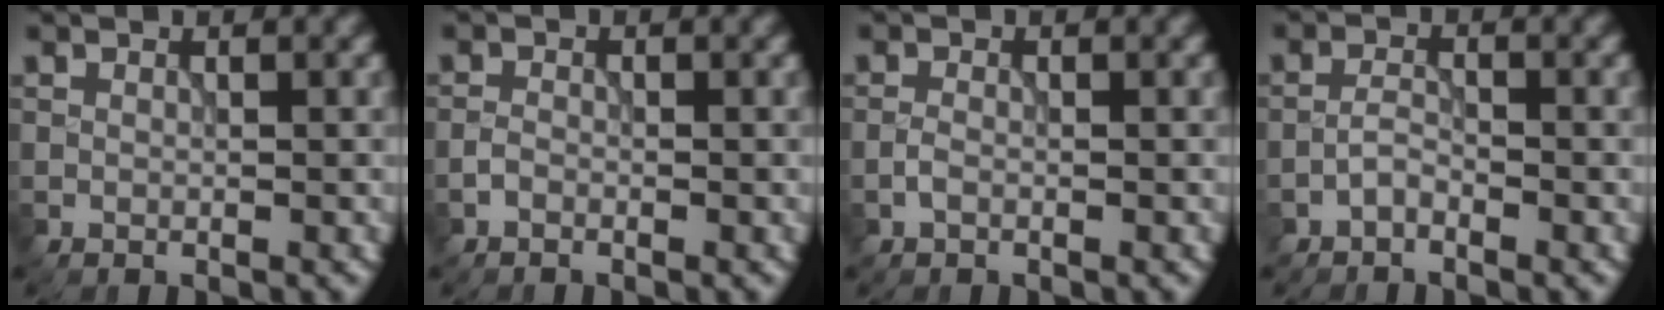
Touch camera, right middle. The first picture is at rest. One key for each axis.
{"total": 0.8, "fx": -0.7, "fy": 0.3, "fz": 0.4, "tx": -0.007, "ty": 0.001, "tz": -0.017}
{"total": 0.8, "fx": -0.5, "fy": 0.4, "fz": 0.6, "tx": -0.014, "ty": 0.001, "tz": -0.014}
{"total": 1.3, "fx": -1.0, "fy": 0.4, "fz": 0.7, "tx": -0.016, "ty": 0.005, "tz": -0.025}